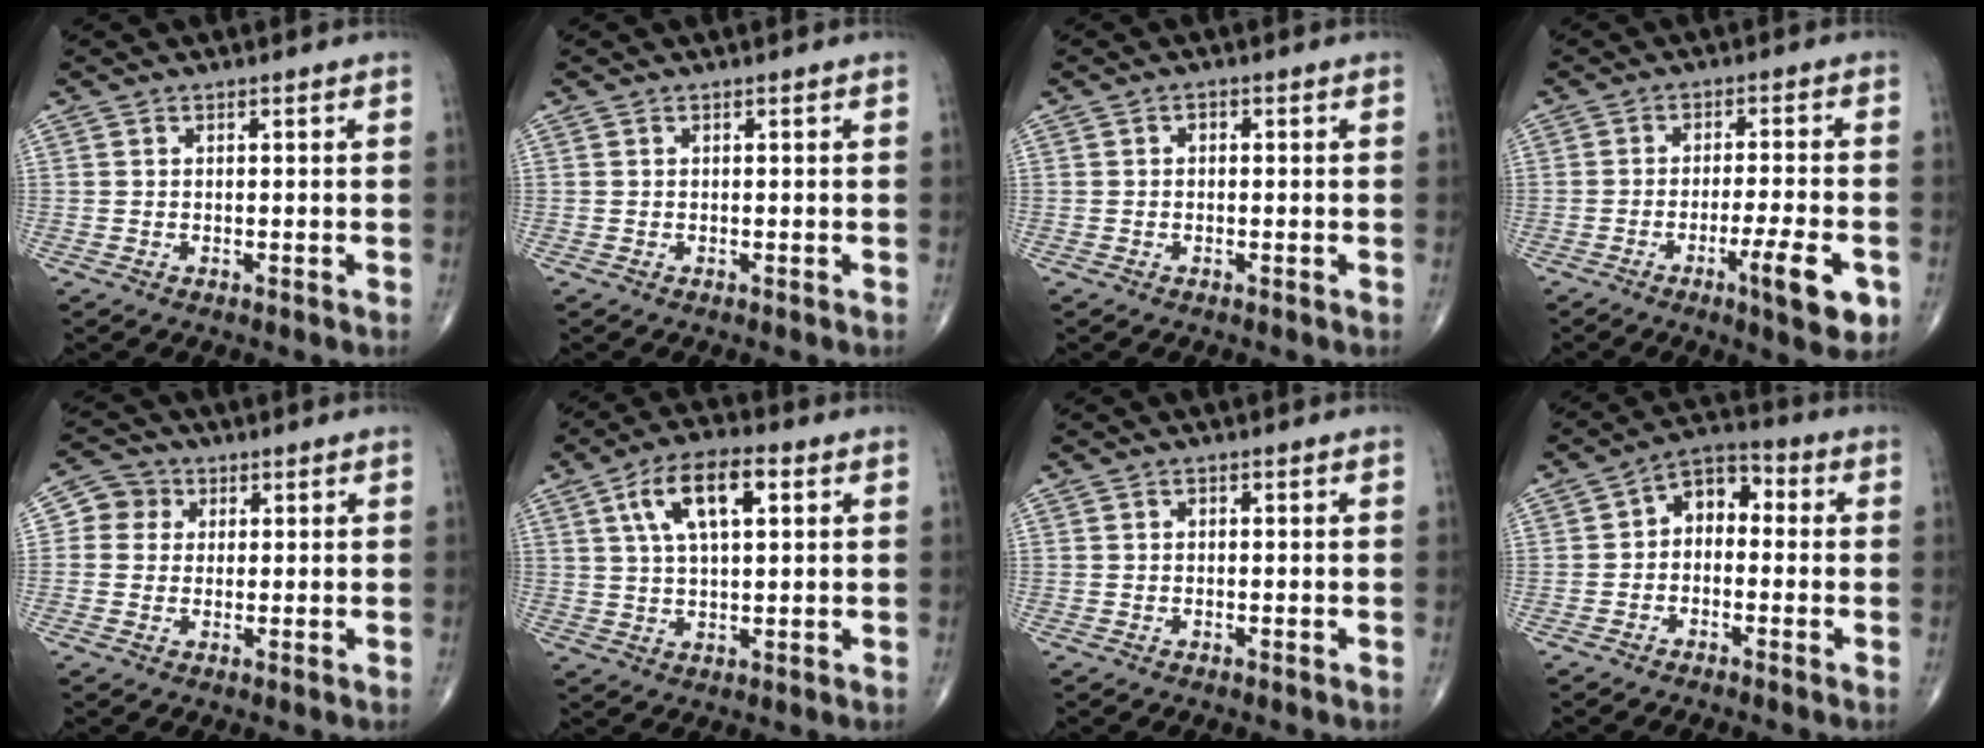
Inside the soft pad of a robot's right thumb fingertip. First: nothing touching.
{"total": 0.0}
{"total": 1.0, "force": [0.0, 0.7, 0.7], "torque": [-0.003, 0.004, -0.004]}
{"total": 9.5, "force": [-4.0, 1.6, 8.4], "torque": [-0.124, 0.006, -0.058]}
{"total": 4.9, "force": [1.0, 4.6, 1.2], "torque": [0.007, 0.005, 0.007]}
{"total": 11.2, "force": [3.9, 4.8, 9.4], "torque": [-0.164, 0.008, 0.066]}
{"total": 0.5, "force": [0.0, 0.4, 0.3], "torque": [-0.002, 0.001, -0.002]}
{"total": 7.1, "force": [-0.2, 4.9, 5.1], "torque": [-0.052, 0.033, -0.022]}